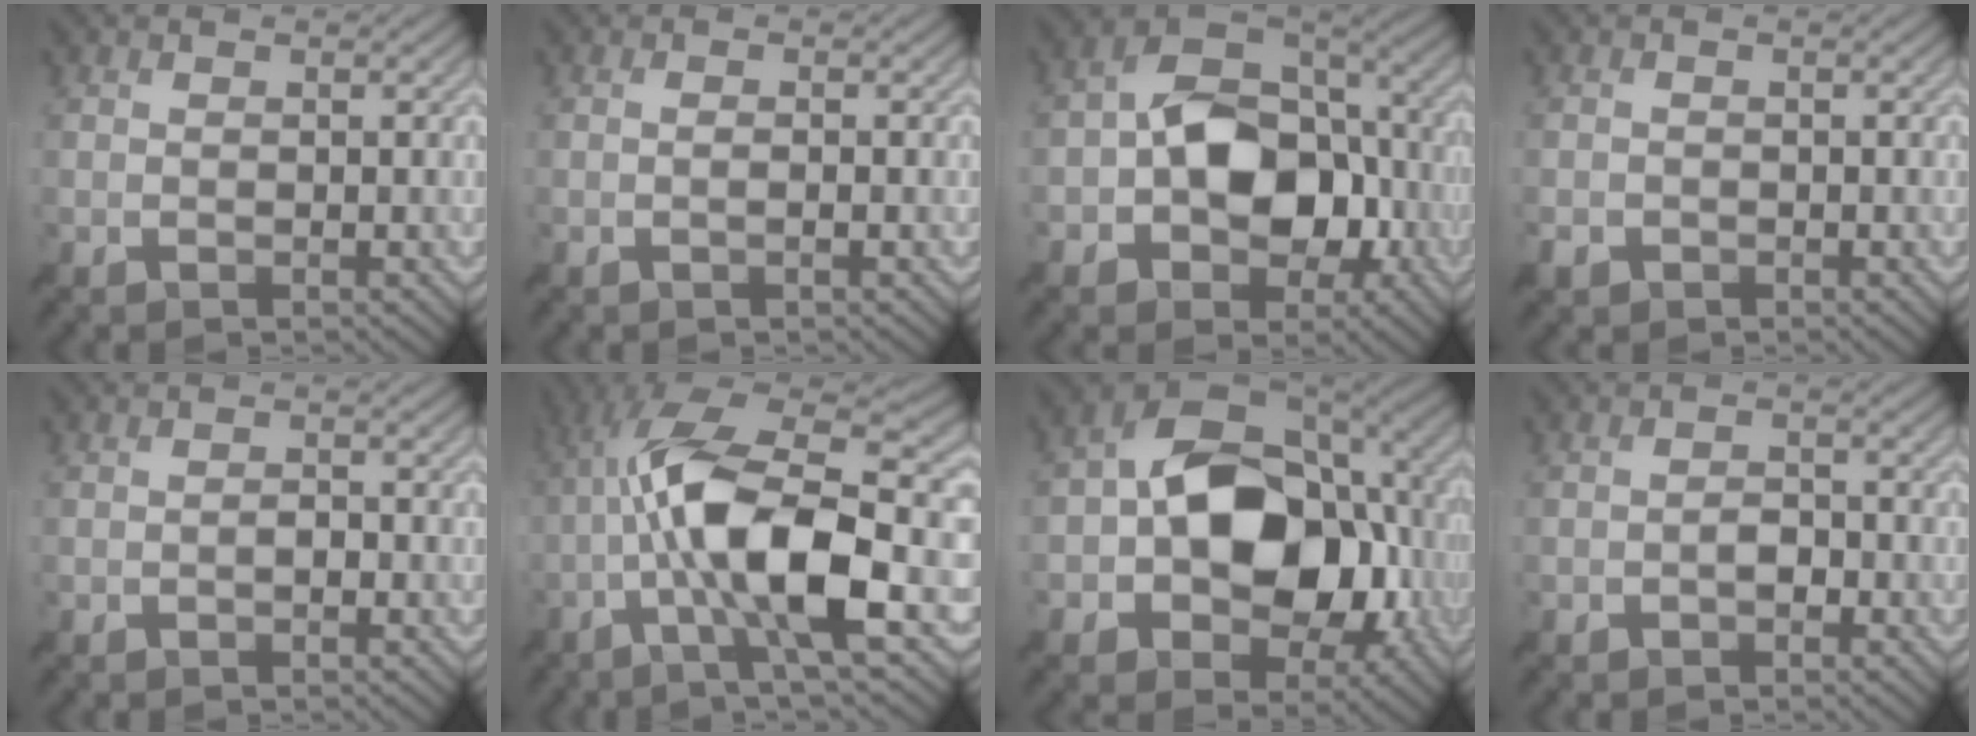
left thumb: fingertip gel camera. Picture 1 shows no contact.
{"total": 0.8, "force": [-0.2, 0.0, 0.8], "torque": [-0.015, 0.002, -0.005]}
{"total": 11.6, "force": [-2.3, 8.0, 8.1], "torque": [-0.135, 0.008, -0.056]}
{"total": 1.4, "force": [-0.9, 0.9, 0.6], "torque": [-0.014, -0.002, -0.022]}
{"total": 0.9, "force": [-0.5, 0.5, 0.6], "torque": [-0.010, 0.003, -0.010]}
{"total": 15.6, "force": [-2.2, 4.6, 14.7], "torque": [-0.276, 0.013, -0.043]}
{"total": 16.2, "force": [-0.8, 10.9, 11.9], "torque": [-0.193, 0.004, -0.022]}
{"total": 1.6, "force": [-0.9, 0.9, 1.0], "torque": [-0.017, 0.003, -0.019]}